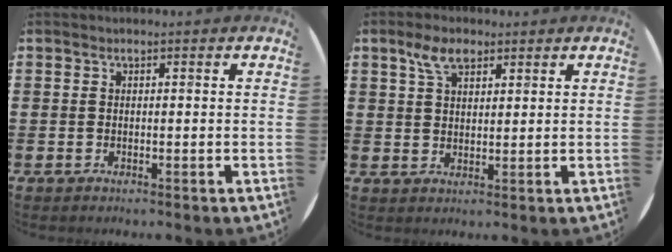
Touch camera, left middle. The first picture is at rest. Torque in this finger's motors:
{"motor_torque": [-0.13, 0.24, -0.28, -0.15]}